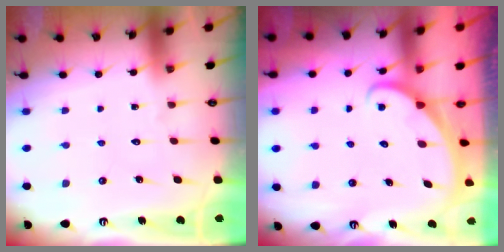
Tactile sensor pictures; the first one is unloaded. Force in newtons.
{"total": 2.0, "press": 2.0, "slide": 0.0}